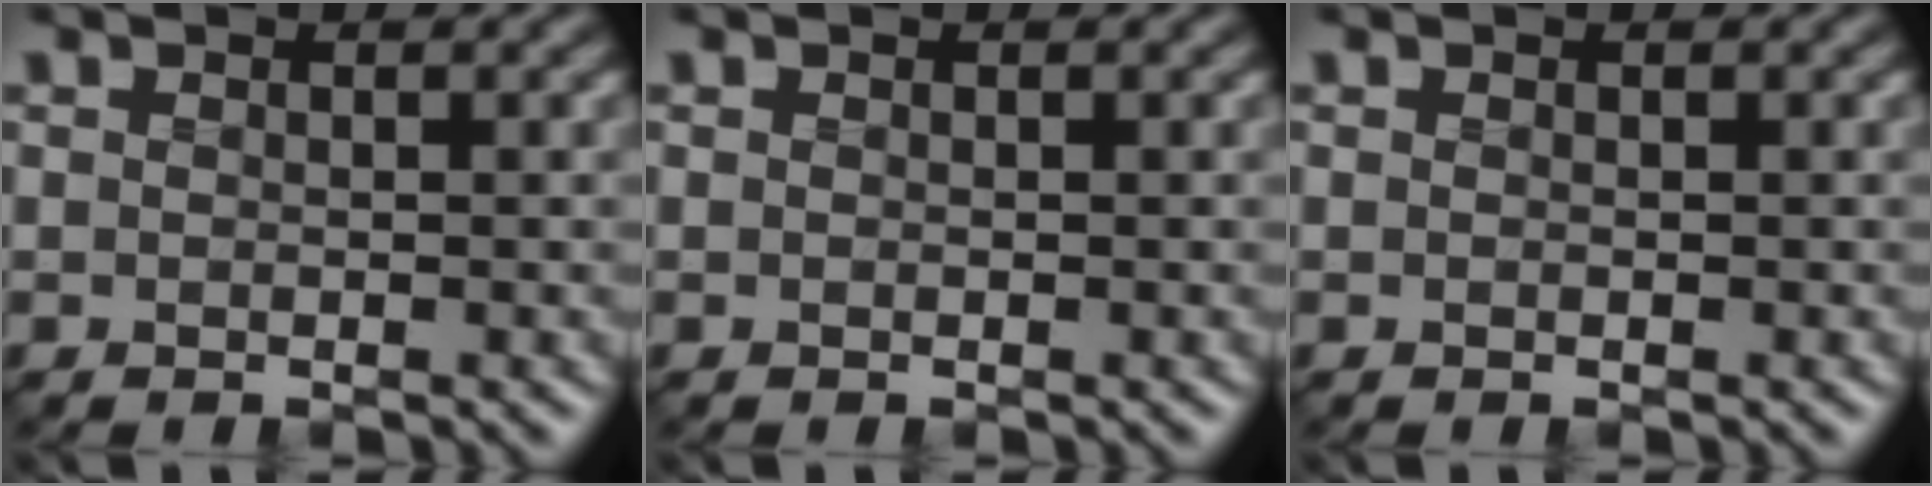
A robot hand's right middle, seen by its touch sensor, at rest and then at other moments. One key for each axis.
{"total": 0.0}
{"total": 0.0}